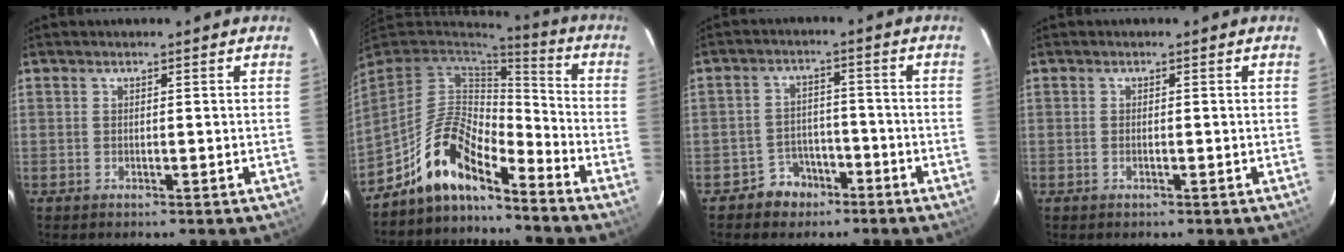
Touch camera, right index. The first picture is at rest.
{"total": 12.4, "force": [-9.6, 4.1, 6.7], "torque": [-0.140, 0.011, -0.188]}
{"total": 5.5, "force": [-3.8, 3.9, 0.6], "torque": [-0.021, 0.019, -0.054]}
{"total": 0.7, "force": [-0.2, 0.2, 0.6], "torque": [-0.012, 0.001, -0.004]}